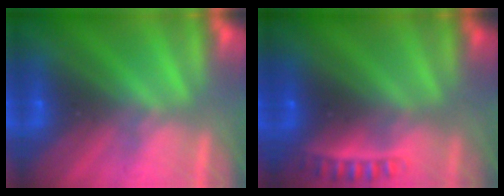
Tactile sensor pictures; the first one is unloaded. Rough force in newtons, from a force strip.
{"total": 2.4}